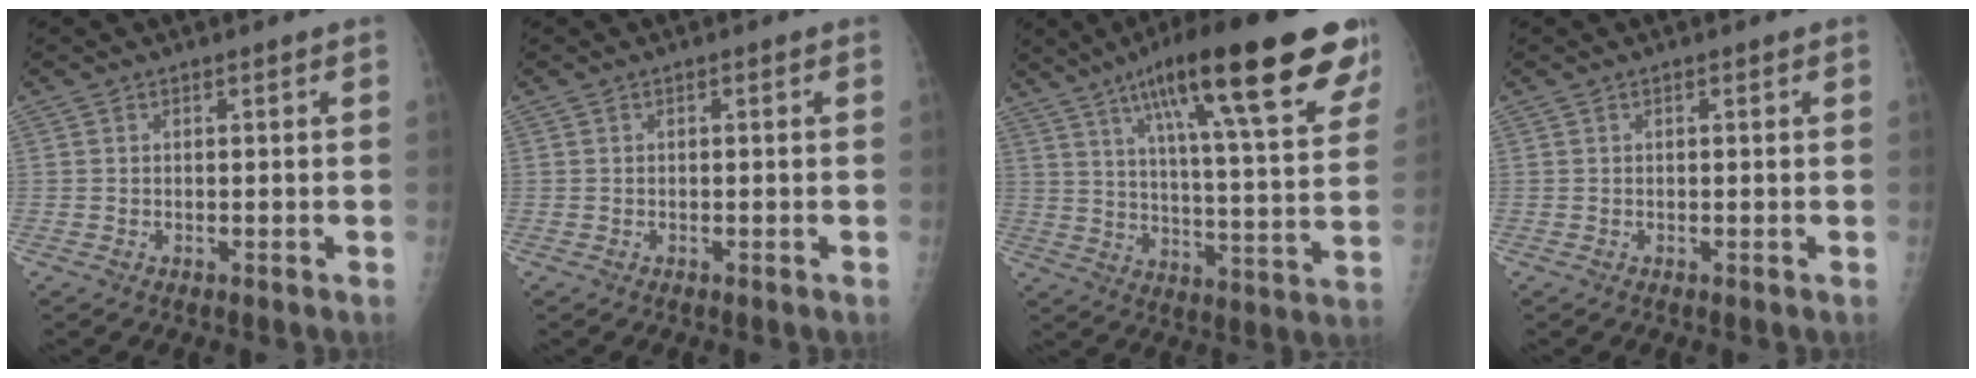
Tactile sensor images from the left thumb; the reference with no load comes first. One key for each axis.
{"total": 0.0}
{"total": 26.9, "fx": 15.4, "fy": 5.6, "fz": 21.4, "tx": -0.304, "ty": -0.029, "tz": 0.231}
{"total": 0.0}